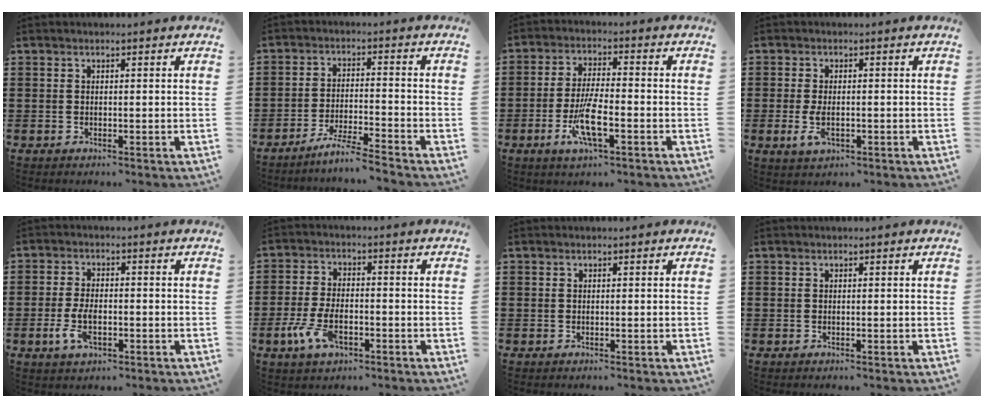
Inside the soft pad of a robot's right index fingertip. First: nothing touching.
{"total": 5.1, "force": [-4.7, -0.7, 2.0], "torque": [-0.046, -0.015, -0.092]}
{"total": 7.8, "force": [-3.0, 1.9, 7.0], "torque": [-0.152, -0.016, -0.058]}
{"total": 3.4, "force": [-0.8, 1.6, 2.9], "torque": [-0.074, -0.008, -0.020]}
{"total": 4.9, "force": [-1.5, 2.4, 3.9], "torque": [-0.097, -0.004, -0.033]}
{"total": 6.4, "force": [-2.5, 3.1, 4.9], "torque": [-0.115, -0.004, -0.051]}
{"total": 0.0}
{"total": 0.0}